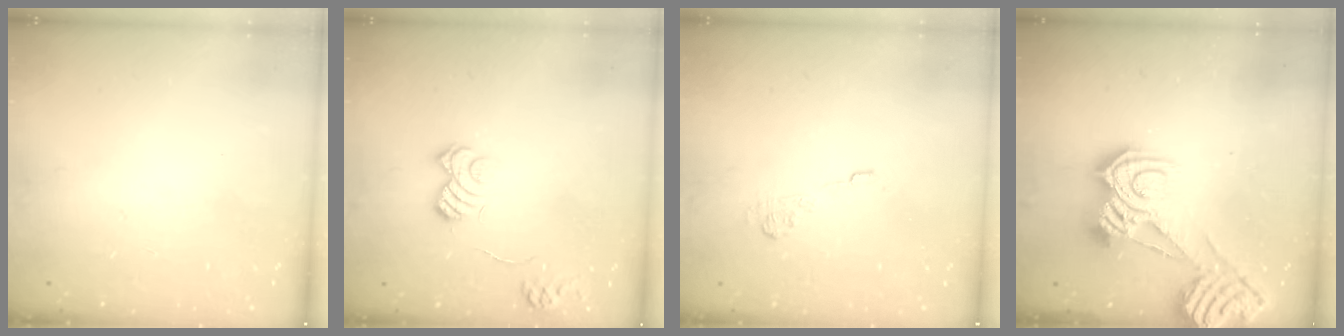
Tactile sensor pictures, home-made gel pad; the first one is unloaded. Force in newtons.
{"total": 9.8, "press": 9.7, "slide": 0.7}
{"total": 8.0, "press": 7.9, "slide": 1.0}
{"total": 12.3, "press": 12.2, "slide": 1.2}